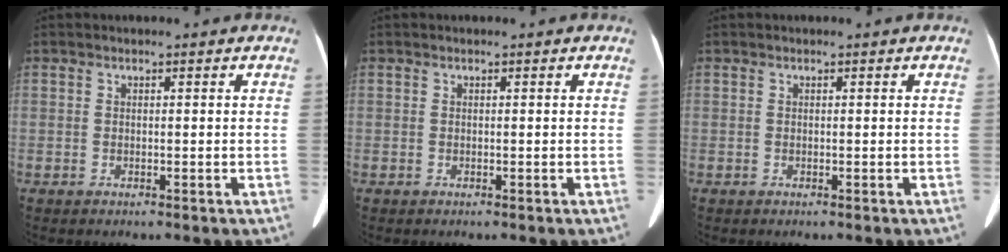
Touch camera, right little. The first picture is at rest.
{"total": 0.0}
{"total": 0.0}